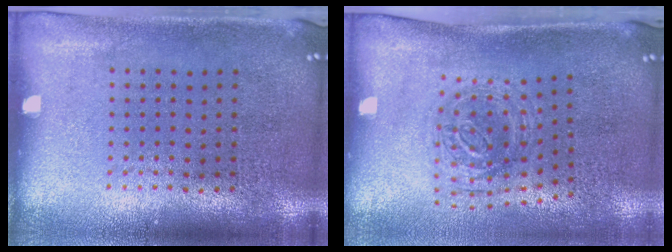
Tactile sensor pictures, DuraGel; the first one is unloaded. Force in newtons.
{"total": 1.1, "press": 1.0, "slide": 0.4}